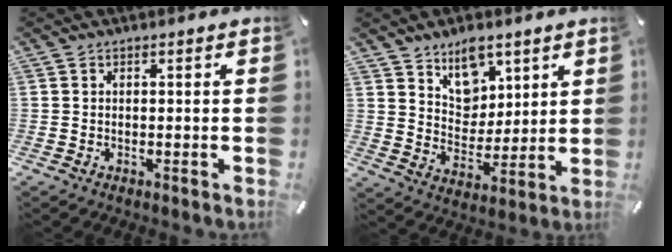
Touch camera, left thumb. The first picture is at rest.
{"total": 9.8, "force": [6.6, 6.9, 2.6], "torque": [-0.031, -0.049, 0.120]}